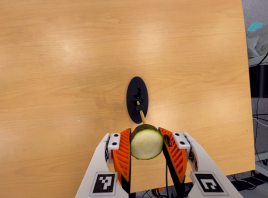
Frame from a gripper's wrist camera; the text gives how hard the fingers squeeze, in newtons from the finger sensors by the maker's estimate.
{"total": 11.6, "left": 10.6, "right": 12.5}